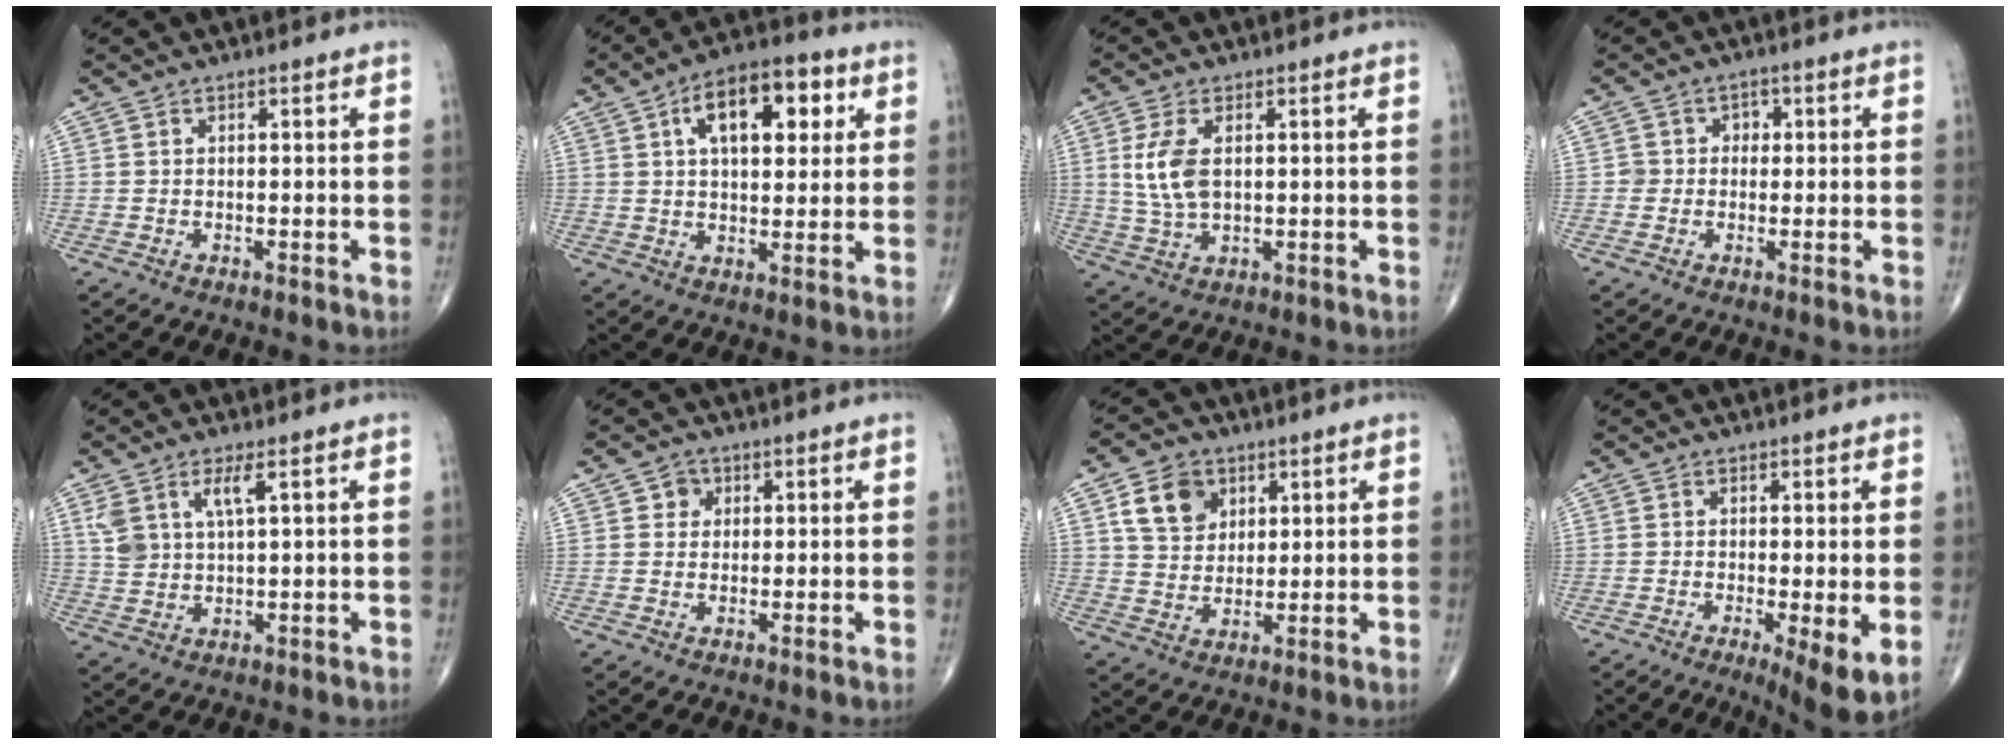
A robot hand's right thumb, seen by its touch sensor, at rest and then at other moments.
{"total": 14.1, "force": [4.8, 7.2, 11.1], "torque": [-0.140, 0.007, 0.071]}
{"total": 7.2, "force": [1.4, 3.7, 6.0], "torque": [-0.131, -0.005, 0.033]}
{"total": 2.7, "force": [0.1, 2.6, 0.5], "torque": [0.019, 0.009, -0.007]}
{"total": 5.6, "force": [2.7, 1.9, 4.6], "torque": [-0.099, -0.010, 0.060]}
{"total": 2.6, "force": [0.9, 2.3, 0.7], "torque": [0.006, -0.001, 0.009]}
{"total": 8.7, "force": [3.8, 6.7, 4.1], "torque": [-0.048, -0.013, 0.072]}
{"total": 7.0, "force": [-1.3, 1.6, 6.6], "torque": [-0.106, -0.024, -0.021]}